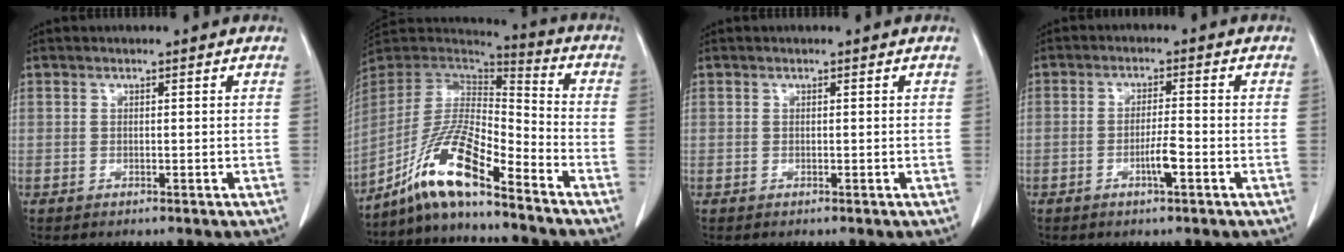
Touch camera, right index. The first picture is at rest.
{"total": 13.5, "force": [-9.5, 1.4, 9.5], "torque": [-0.187, 0.002, -0.179]}
{"total": 0.0}
{"total": 3.4, "force": [-1.4, 0.2, 3.1], "torque": [-0.055, 0.000, -0.024]}